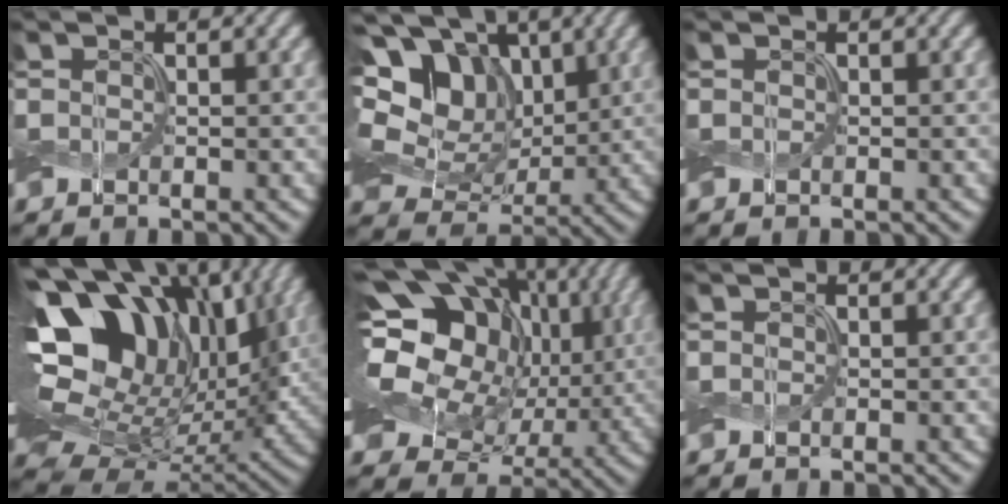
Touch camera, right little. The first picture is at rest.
{"total": 16.8, "force": [6.1, 12.6, 9.3], "torque": [-0.235, 0.037, 0.110]}
{"total": 0.0}
{"total": 18.2, "force": [4.7, 12.5, 12.3], "torque": [-0.244, 0.001, 0.101]}
{"total": 17.7, "force": [4.2, 13.6, 10.5], "torque": [-0.229, 0.037, 0.066]}
{"total": 0.0}